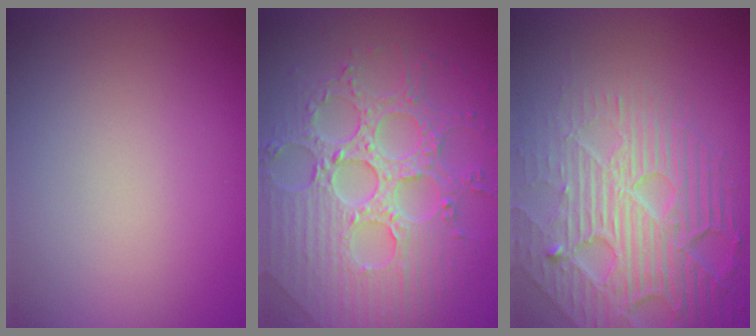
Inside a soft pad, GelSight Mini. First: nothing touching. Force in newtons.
{"total": 8.3, "press": 6.0, "slide": 5.6}
{"total": 8.2, "press": 5.6, "slide": 6.0}